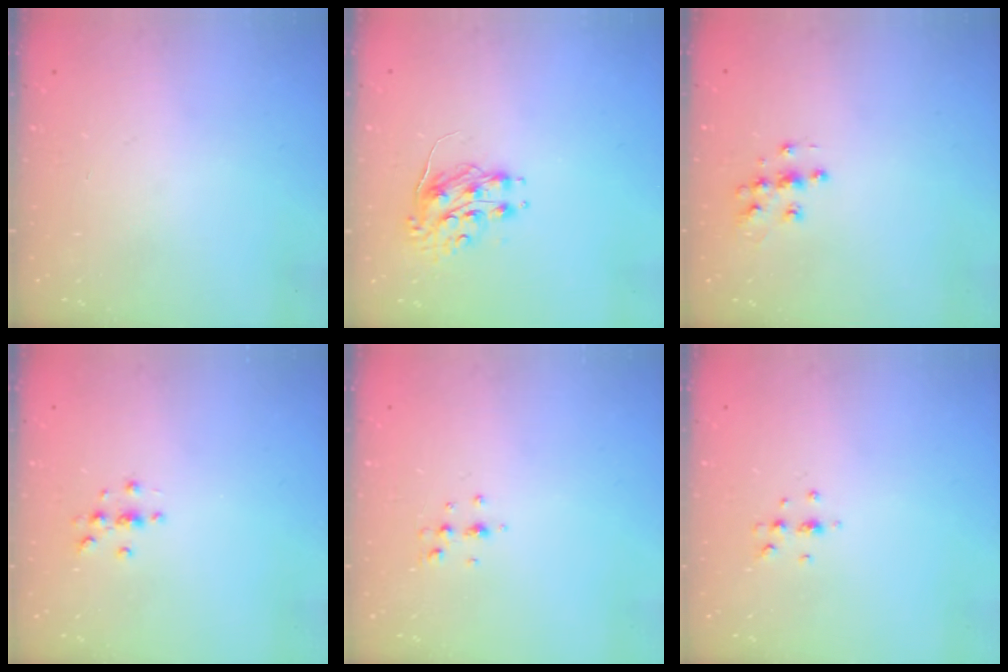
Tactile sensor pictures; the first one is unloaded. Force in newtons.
{"total": 8.5, "press": 8.4, "slide": 0.6}
{"total": 8.0, "press": 8.0, "slide": 0.4}
{"total": 3.0, "press": 3.0, "slide": 0.4}
{"total": 4.1, "press": 3.7, "slide": 1.8}
{"total": 3.8, "press": 3.8, "slide": 0.7}